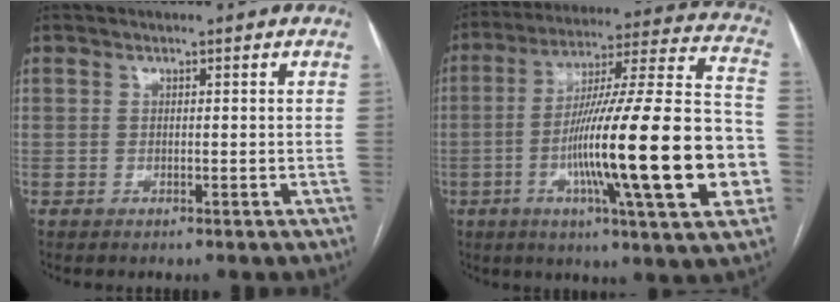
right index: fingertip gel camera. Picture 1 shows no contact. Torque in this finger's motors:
{"motor_torque": [2.14, 0.00, 1.05, 0.21]}